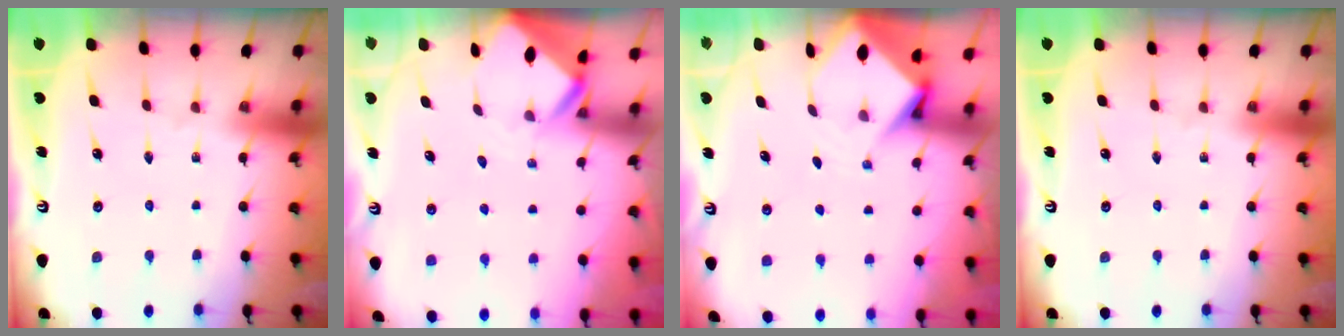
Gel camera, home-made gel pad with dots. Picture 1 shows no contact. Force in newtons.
{"total": 2.9, "press": 2.9, "slide": 0.2}
{"total": 5.0, "press": 5.0, "slide": 0.3}
{"total": 0.0}